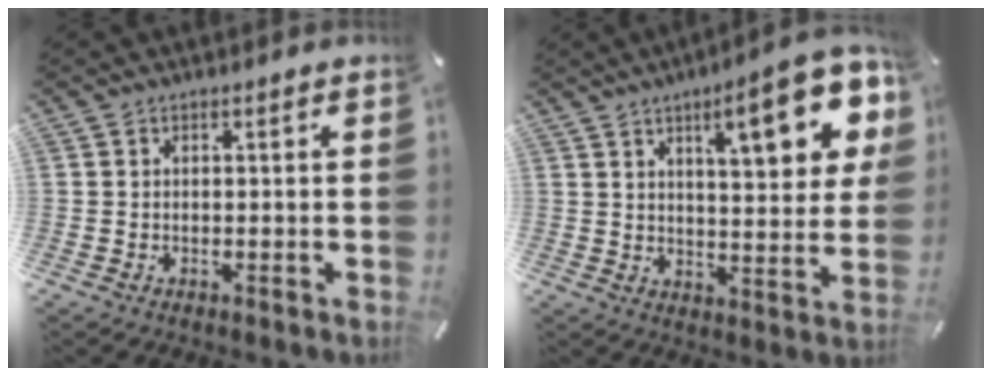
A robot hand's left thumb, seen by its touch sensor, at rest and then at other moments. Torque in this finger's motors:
{"motor_torque": [2.50, 2.51, 1.60, -1.17, 0.22]}